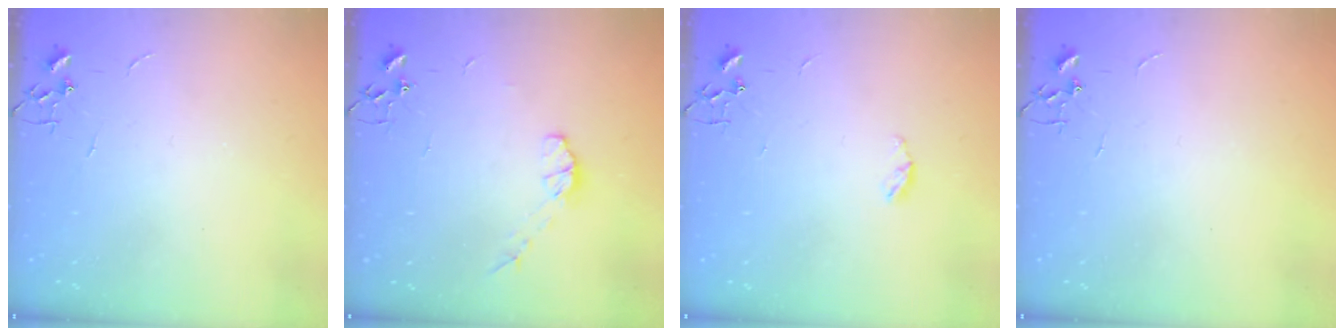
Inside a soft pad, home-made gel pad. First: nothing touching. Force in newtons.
{"total": 5.9, "press": 5.9, "slide": 0.9}
{"total": 3.9, "press": 3.8, "slide": 0.6}
{"total": 0.0}